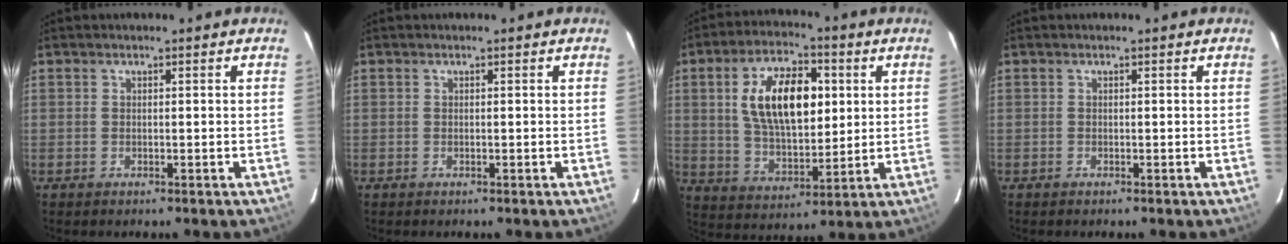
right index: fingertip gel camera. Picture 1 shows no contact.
{"total": 0.0}
{"total": 15.6, "force": [3.6, 8.0, 12.9], "torque": [-0.228, 0.017, 0.070]}
{"total": 0.0}